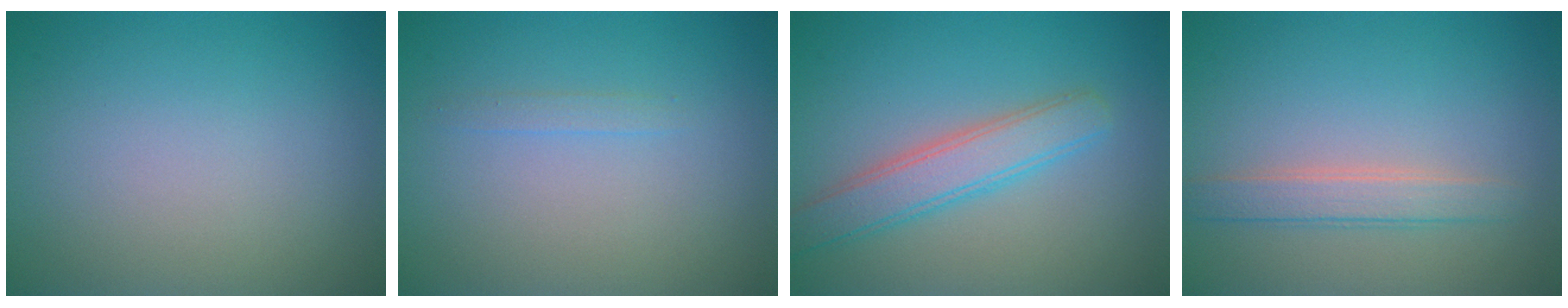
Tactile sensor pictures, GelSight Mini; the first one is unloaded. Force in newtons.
{"total": 0.8, "press": 0.8, "slide": 0.1}
{"total": 3.9, "press": 3.9, "slide": 0.2}
{"total": 2.4, "press": 2.4, "slide": 0.1}